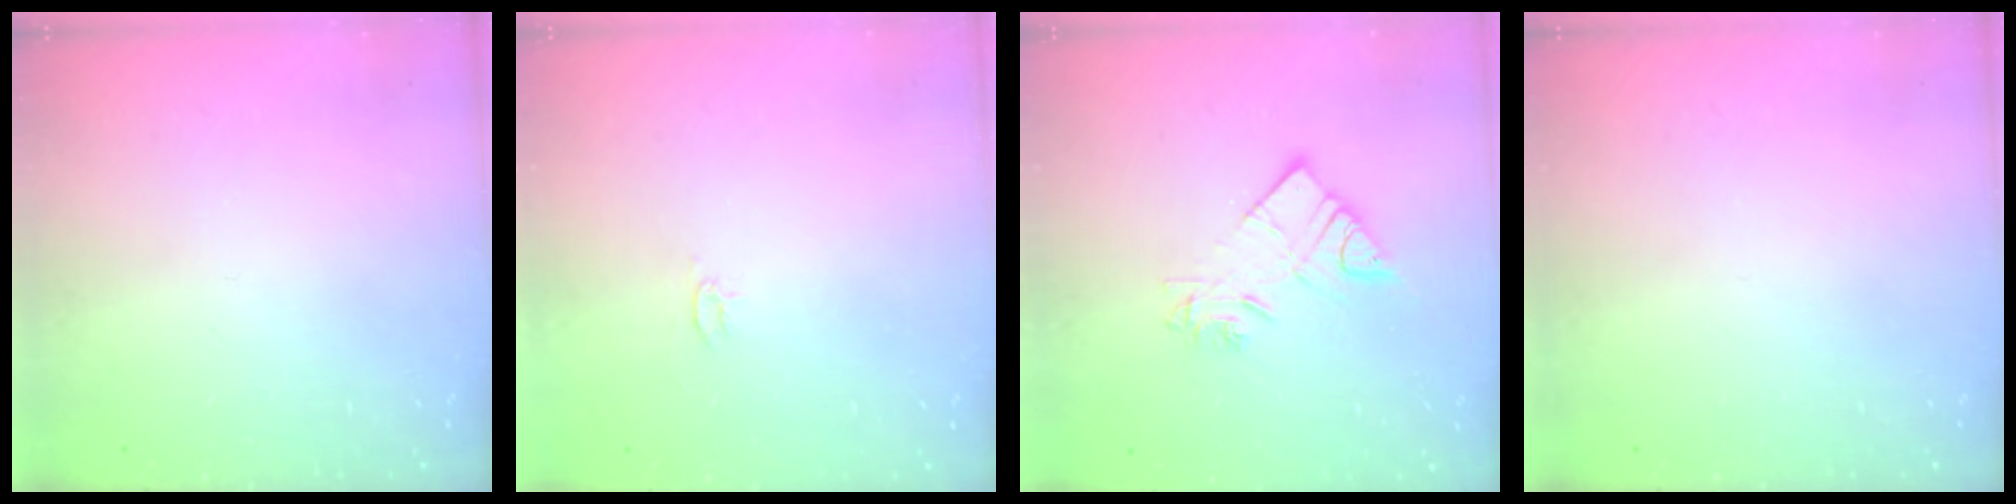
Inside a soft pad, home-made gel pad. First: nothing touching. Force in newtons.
{"total": 2.6, "press": 2.6, "slide": 0.3}
{"total": 9.9, "press": 9.9, "slide": 0.8}
{"total": 0.0}